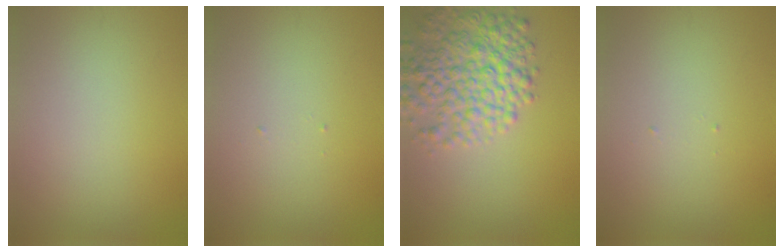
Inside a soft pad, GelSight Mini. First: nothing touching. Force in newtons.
{"total": 0.0}
{"total": 7.1, "press": 7.1, "slide": 0.3}
{"total": 0.0}